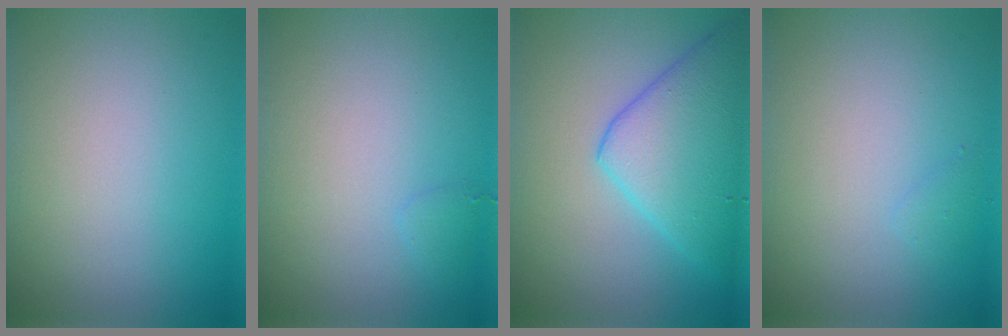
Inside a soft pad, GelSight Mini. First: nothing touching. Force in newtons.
{"total": 0.6, "press": 0.6, "slide": 0.0}
{"total": 7.1, "press": 7.1, "slide": 0.3}
{"total": 0.5, "press": 0.5, "slide": 0.0}